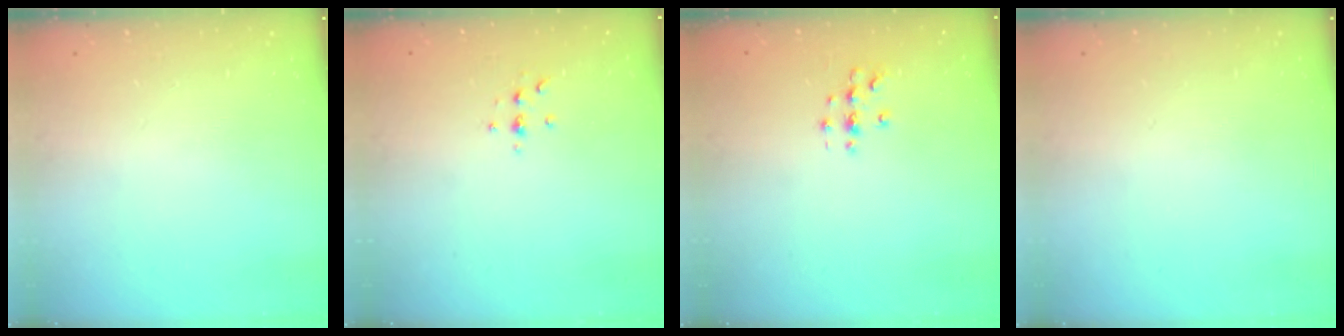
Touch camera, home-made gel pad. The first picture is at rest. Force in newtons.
{"total": 2.3, "press": 2.2, "slide": 0.2}
{"total": 3.0, "press": 3.0, "slide": 0.3}
{"total": 0.0}